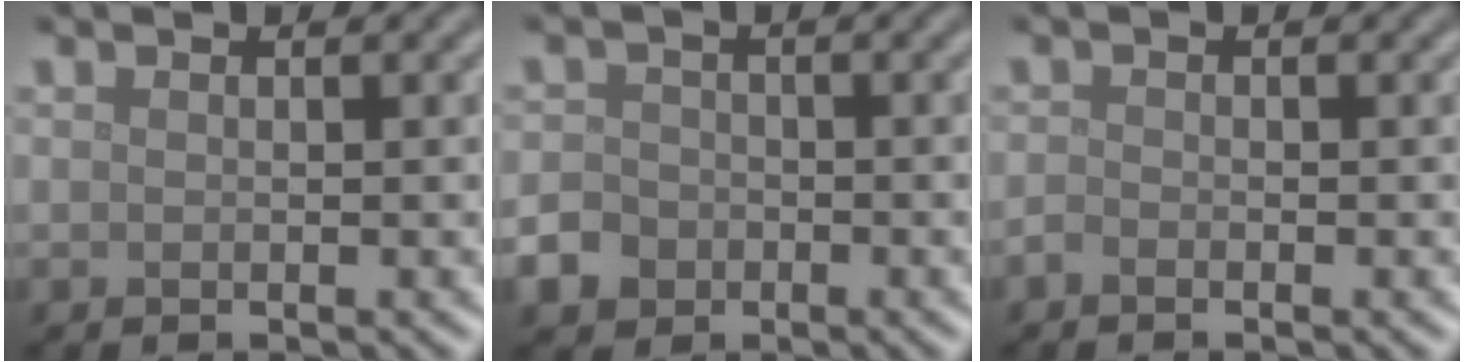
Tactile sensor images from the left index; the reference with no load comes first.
{"total": 3.4, "force": [-1.7, 2.8, 1.0], "torque": [-0.012, -0.007, -0.037]}
{"total": 0.6, "force": [-0.5, 0.2, 0.3], "torque": [-0.005, -0.003, -0.012]}